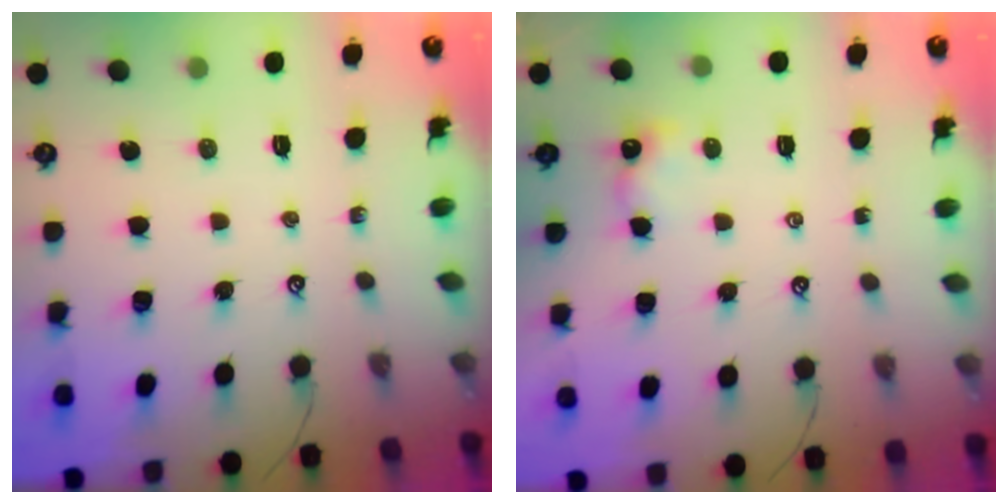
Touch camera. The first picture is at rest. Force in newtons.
{"total": 0.9, "press": 0.8, "slide": 0.3}